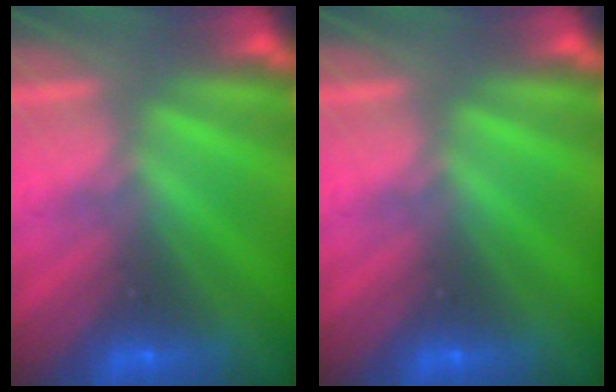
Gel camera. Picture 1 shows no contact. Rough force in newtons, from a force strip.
{"total": 0.0}